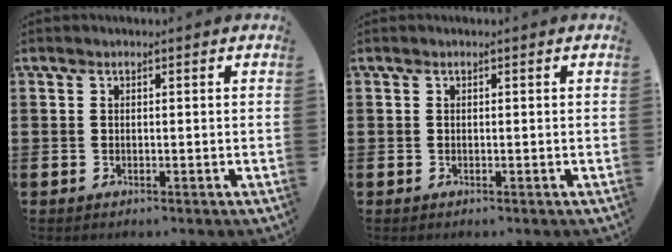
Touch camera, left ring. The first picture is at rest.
{"total": 0.0}